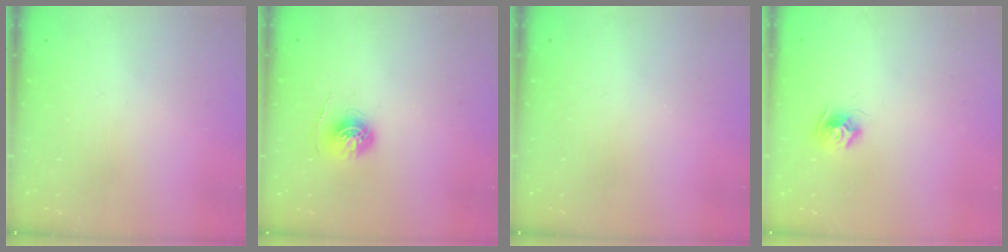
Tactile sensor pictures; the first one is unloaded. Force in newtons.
{"total": 5.7, "press": 5.7, "slide": 0.5}
{"total": 0.0}
{"total": 8.1, "press": 8.1, "slide": 0.2}